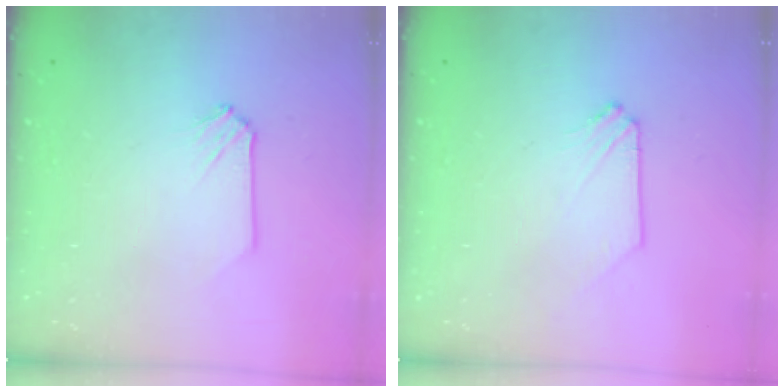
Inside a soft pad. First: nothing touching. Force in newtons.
{"total": 0.0}